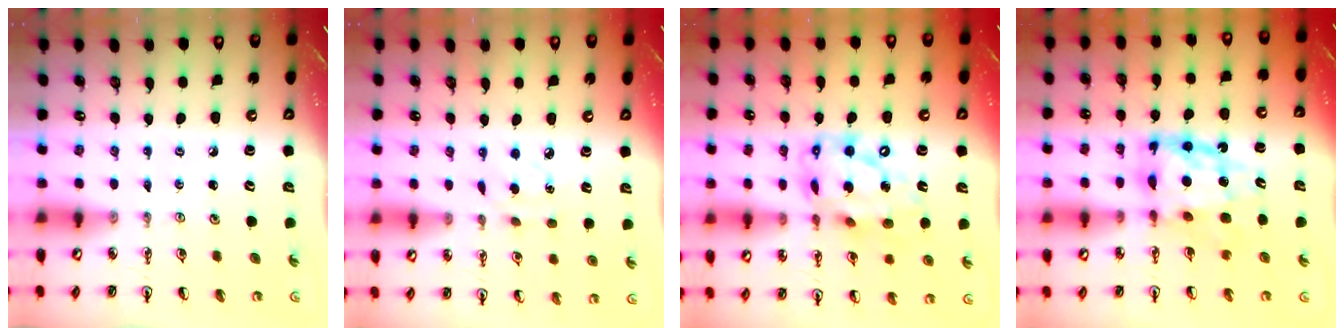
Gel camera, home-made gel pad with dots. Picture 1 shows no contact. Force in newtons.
{"total": 6.0, "press": 6.0, "slide": 0.7}
{"total": 17.4, "press": 17.4, "slide": 1.4}
{"total": 11.3, "press": 11.3, "slide": 1.2}